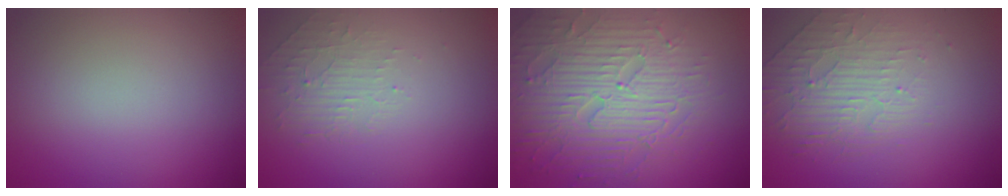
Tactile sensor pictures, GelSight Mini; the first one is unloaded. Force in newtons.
{"total": 1.8, "press": 0.5, "slide": 1.7}
{"total": 7.0, "press": 5.7, "slide": 4.1}
{"total": 2.2, "press": 1.5, "slide": 1.7}